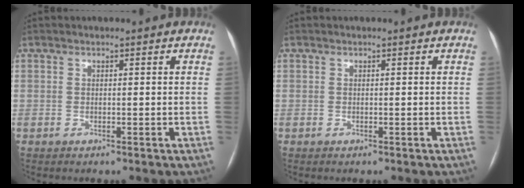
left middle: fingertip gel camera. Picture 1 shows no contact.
{"total": 0.0}